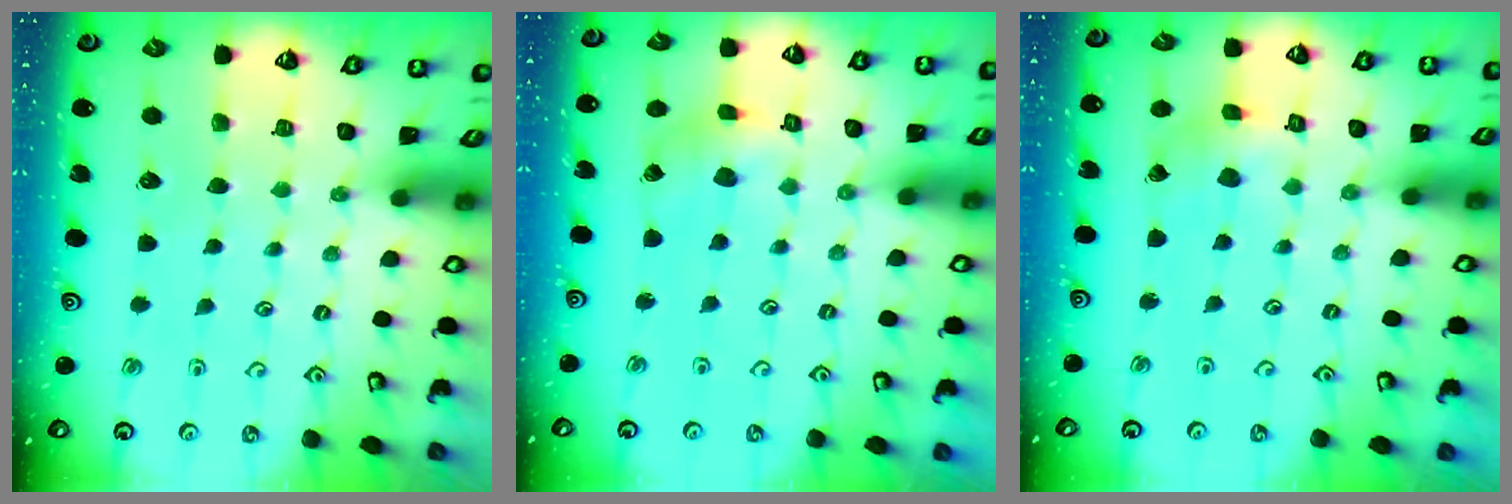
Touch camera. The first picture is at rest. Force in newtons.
{"total": 3.8, "press": 3.7, "slide": 0.4}
{"total": 2.4, "press": 2.4, "slide": 0.5}